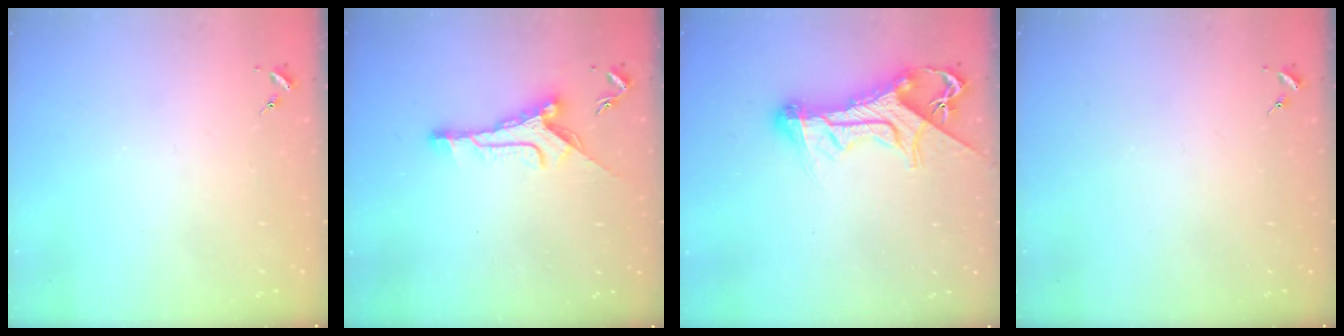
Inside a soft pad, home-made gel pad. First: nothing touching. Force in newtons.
{"total": 9.9, "press": 9.9, "slide": 0.4}
{"total": 16.2, "press": 16.1, "slide": 1.6}
{"total": 0.0}